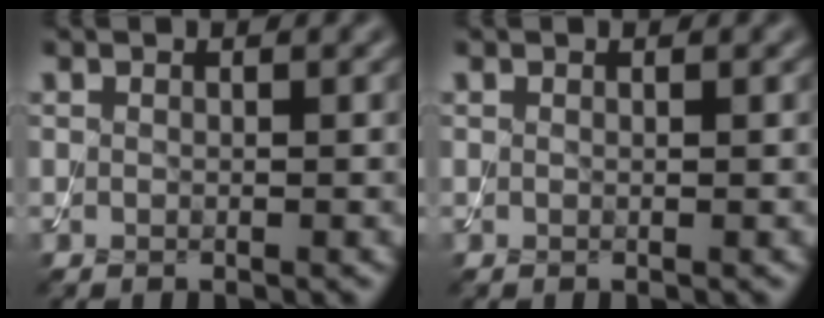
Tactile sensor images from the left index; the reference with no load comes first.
{"total": 0.0}